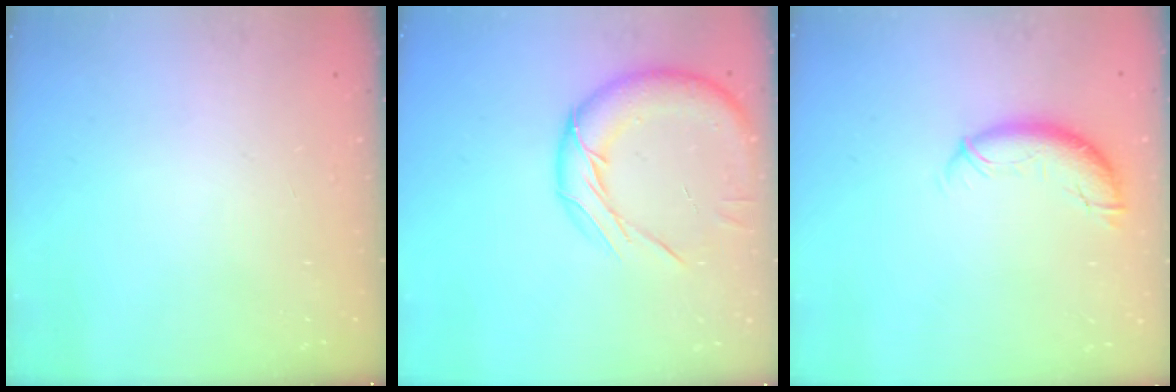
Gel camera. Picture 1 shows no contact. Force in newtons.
{"total": 14.9, "press": 14.9, "slide": 1.2}
{"total": 9.4, "press": 9.3, "slide": 1.7}